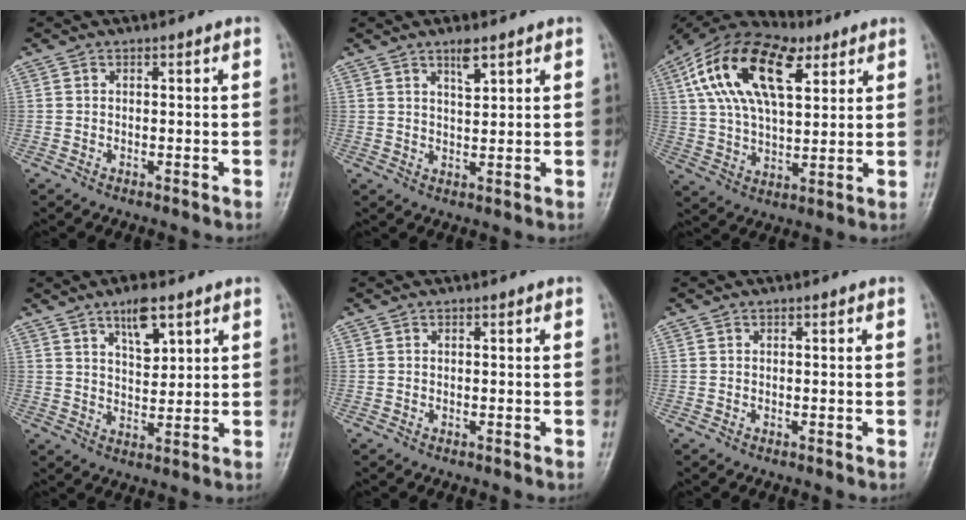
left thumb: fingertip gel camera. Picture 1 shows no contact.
{"total": 3.6, "force": [2.3, 1.0, 2.6], "torque": [-0.040, -0.013, 0.042]}
{"total": 21.4, "force": [8.3, 10.9, 16.4], "torque": [-0.286, 0.003, 0.144]}
{"total": 6.9, "force": [4.0, 2.7, 4.9], "torque": [-0.067, -0.027, 0.069]}
{"total": 0.0}
{"total": 0.0}